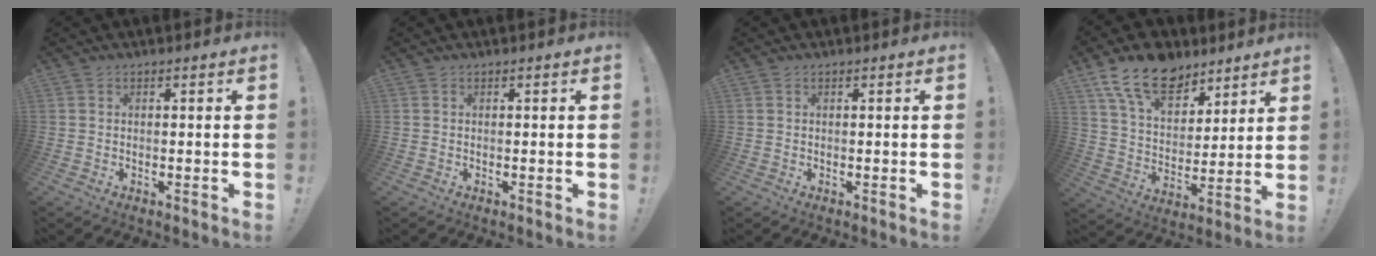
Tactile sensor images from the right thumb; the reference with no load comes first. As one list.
[{"total": 0.0}, {"total": 0.0}, {"total": 16.9, "force": [11.3, 9.5, 8.0], "torque": [-0.137, -0.069, 0.210]}]